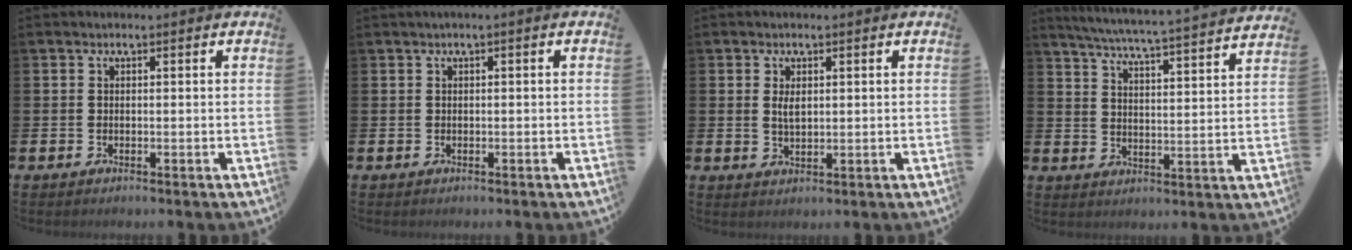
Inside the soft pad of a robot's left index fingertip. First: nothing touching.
{"total": 0.5, "force": [0.0, 0.0, 0.5], "torque": [-0.011, 0.001, -0.001]}
{"total": 2.1, "force": [0.9, 1.0, 1.6], "torque": [-0.019, -0.001, 0.011]}
{"total": 5.9, "force": [5.6, -0.3, 1.7], "torque": [-0.055, -0.048, 0.095]}